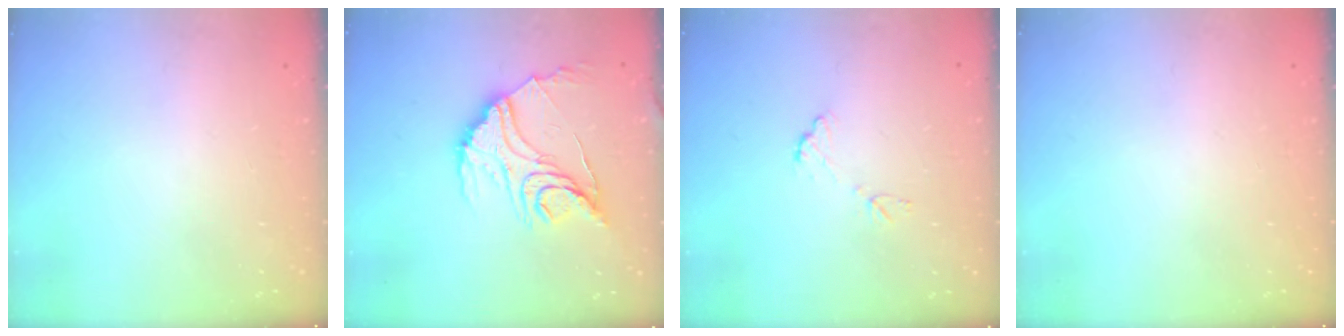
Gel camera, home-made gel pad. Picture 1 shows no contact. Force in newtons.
{"total": 17.0, "press": 17.0, "slide": 1.3}
{"total": 6.8, "press": 6.8, "slide": 0.4}
{"total": 0.0}